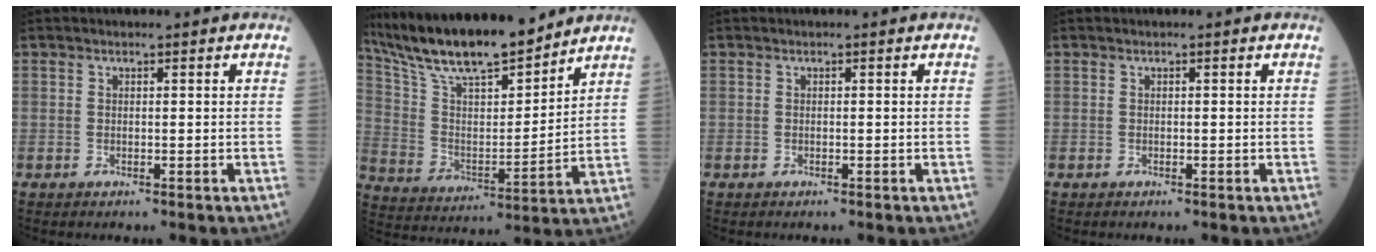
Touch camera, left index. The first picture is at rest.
{"total": 18.6, "force": [16.2, 2.7, 8.7], "torque": [-0.165, 0.008, 0.295]}
{"total": 0.0}
{"total": 0.0}